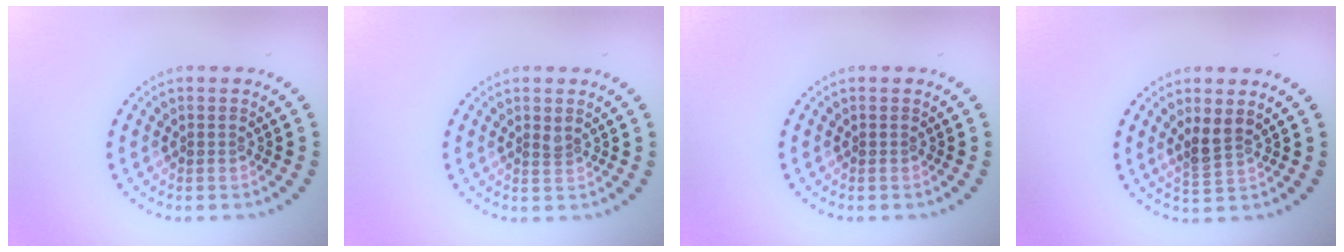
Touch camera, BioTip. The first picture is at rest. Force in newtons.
{"total": 0.7, "press": 0.5, "slide": 0.5}
{"total": 0.0}
{"total": 2.2, "press": 1.7, "slide": 1.4}